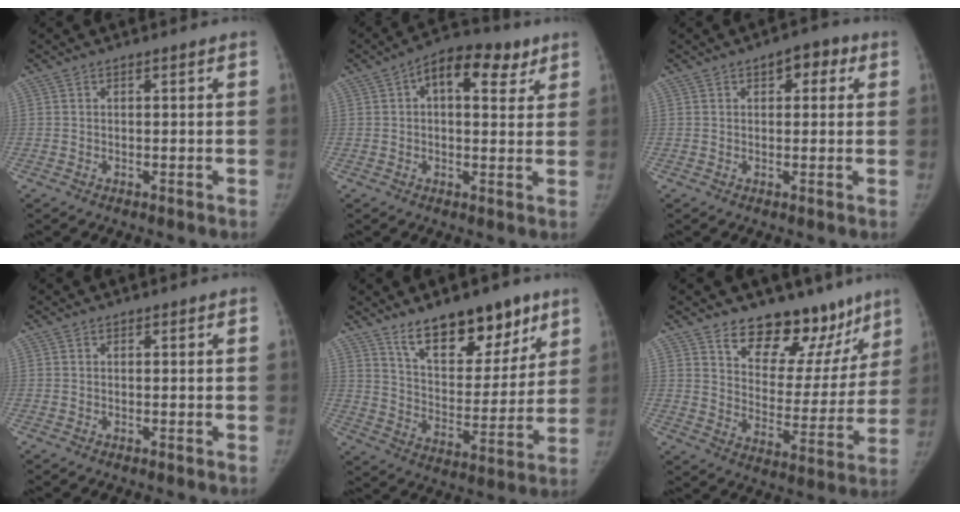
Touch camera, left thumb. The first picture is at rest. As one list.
[{"total": 11.6, "force": [4.8, 6.1, 8.5], "torque": [-0.090, 0.013, 0.064]}, {"total": 4.8, "force": [2.0, 2.7, 3.4], "torque": [-0.016, 0.002, 0.016]}, {"total": 0.0}, {"total": 17.8, "force": [11.9, 8.3, 10.3], "torque": [-0.093, -0.076, 0.198]}, {"total": 18.0, "force": [13.4, 9.6, 7.3], "torque": [-0.033, -0.093, 0.193]}]